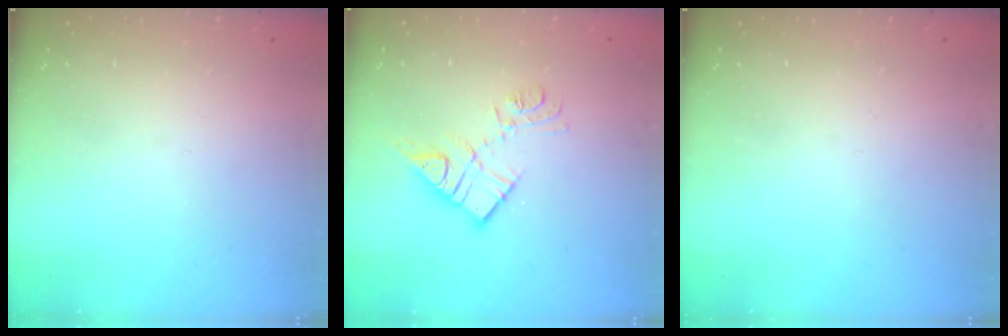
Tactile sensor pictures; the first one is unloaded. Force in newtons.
{"total": 12.0, "press": 12.0, "slide": 0.8}
{"total": 0.0}